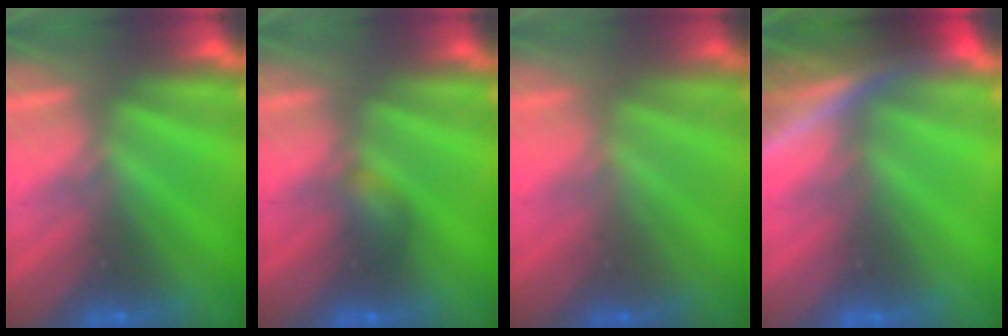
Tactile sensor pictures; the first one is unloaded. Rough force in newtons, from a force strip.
{"total": 2.2}
{"total": 1.8}
{"total": 8.2}